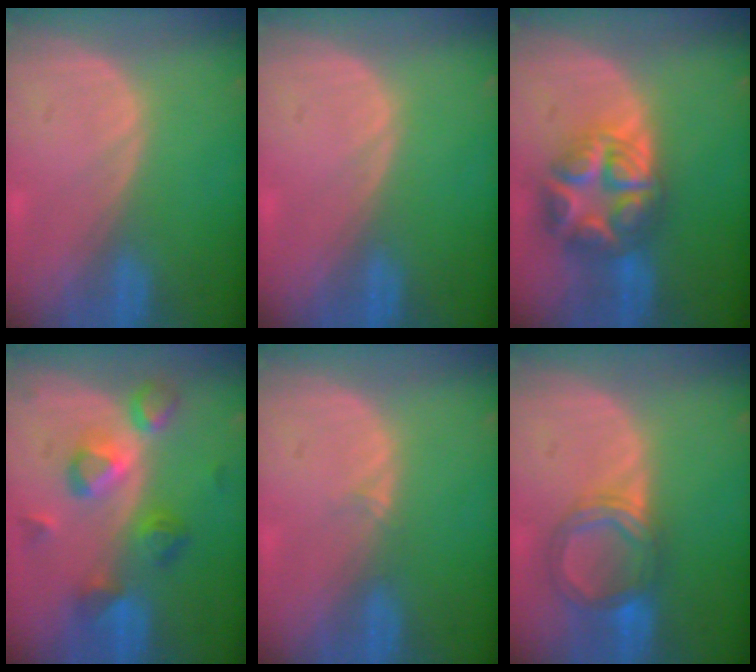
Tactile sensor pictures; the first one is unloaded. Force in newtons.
{"total": 0.0}
{"total": 8.6, "press": 8.6, "slide": 0.5}
{"total": 7.5, "press": 7.5, "slide": 0.9}
{"total": 0.9, "press": 0.6, "slide": 0.7}
{"total": 5.6, "press": 5.6, "slide": 0.3}